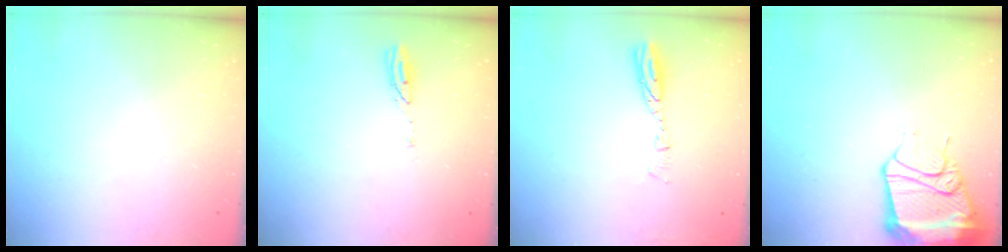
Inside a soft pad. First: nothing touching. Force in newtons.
{"total": 2.9, "press": 2.9, "slide": 0.3}
{"total": 5.7, "press": 5.7, "slide": 0.5}
{"total": 18.0, "press": 17.9, "slide": 1.9}